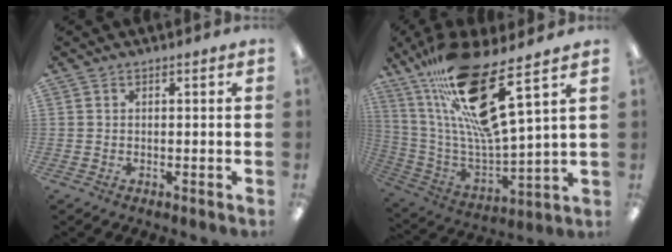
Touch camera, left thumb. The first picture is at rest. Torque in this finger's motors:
{"motor_torque": [0.45, 0.59, 1.80, -0.97, 0.37]}